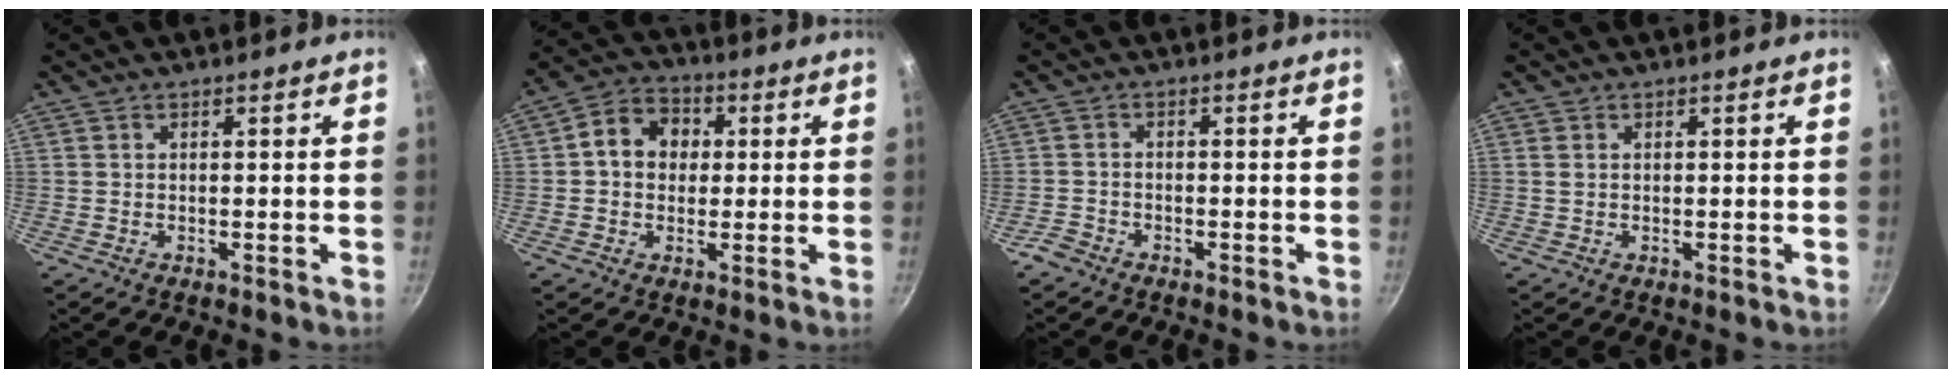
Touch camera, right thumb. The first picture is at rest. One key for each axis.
{"total": 8.8, "fx": 1.1, "fy": 7.3, "fz": 4.8, "tx": -0.050, "ty": 0.017, "tz": 0.002}
{"total": 2.6, "fx": -2.0, "fy": 1.4, "fz": 0.7, "tx": -0.022, "ty": 0.019, "tz": -0.040}
{"total": 1.1, "fx": 0.3, "fy": 0.8, "fz": 0.6, "tx": -0.013, "ty": 0.001, "tz": 0.005}